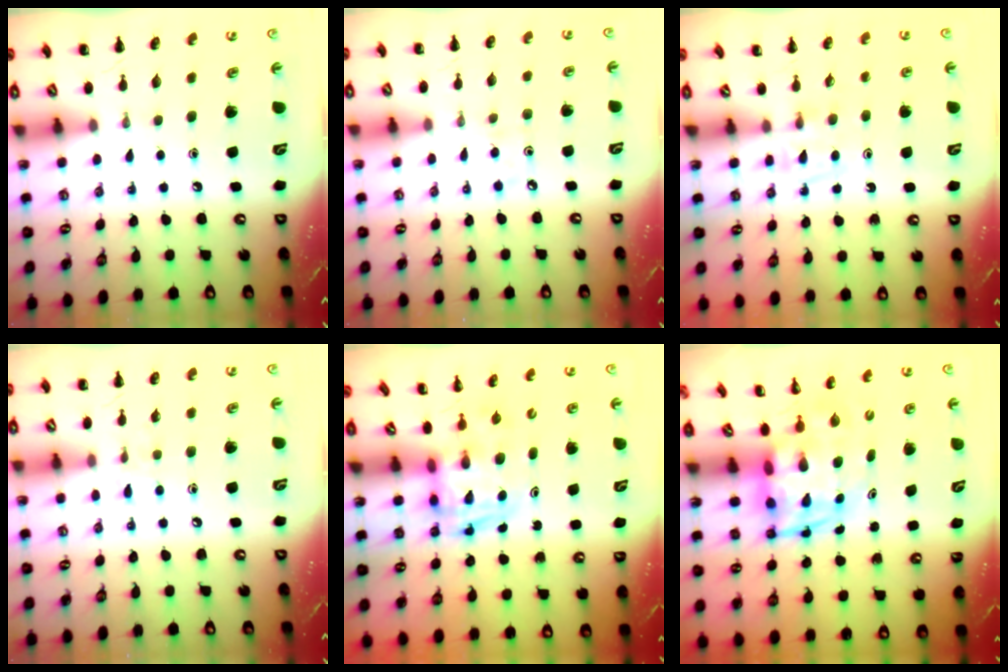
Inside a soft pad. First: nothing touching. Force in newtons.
{"total": 2.8, "press": 2.7, "slide": 1.0}
{"total": 4.0, "press": 3.7, "slide": 1.5}
{"total": 4.4, "press": 4.3, "slide": 1.2}
{"total": 2.7, "press": 2.6, "slide": 0.5}
{"total": 4.7, "press": 4.3, "slide": 1.8}